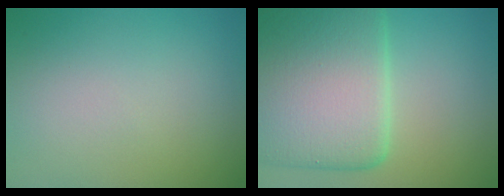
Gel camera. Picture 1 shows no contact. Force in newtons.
{"total": 11.0, "press": 11.0, "slide": 0.4}